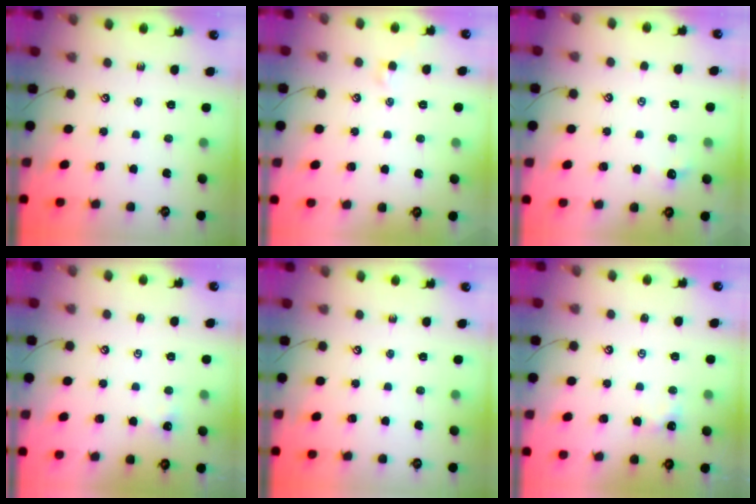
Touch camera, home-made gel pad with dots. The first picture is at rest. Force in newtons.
{"total": 0.6, "press": 0.3, "slide": 0.5}
{"total": 0.7, "press": 0.4, "slide": 0.6}
{"total": 0.0}
{"total": 0.0}
{"total": 0.6, "press": 0.5, "slide": 0.3}